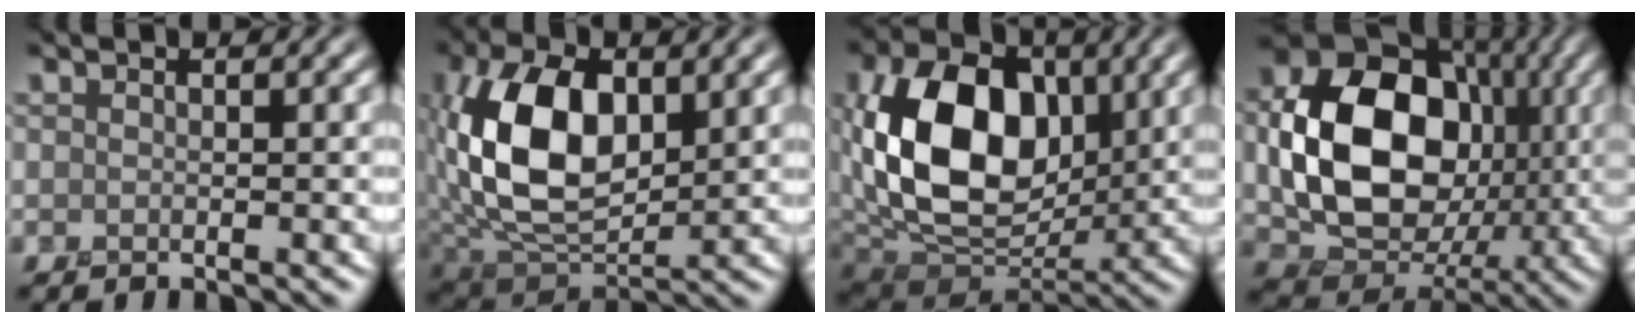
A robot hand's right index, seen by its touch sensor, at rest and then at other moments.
{"total": 10.3, "force": [1.4, 5.9, 8.3], "torque": [-0.172, 0.002, 0.025]}
{"total": 13.7, "force": [1.7, 9.3, 9.9], "torque": [-0.198, 0.004, 0.026]}
{"total": 13.1, "force": [0.1, 9.8, 8.7], "torque": [-0.155, -0.003, 0.000]}